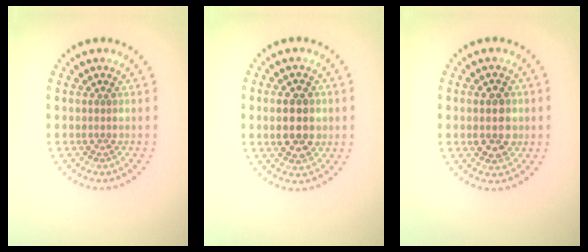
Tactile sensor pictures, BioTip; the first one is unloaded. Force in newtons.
{"total": 4.5, "press": 4.5, "slide": 0.2}
{"total": 3.6, "press": 3.6, "slide": 0.2}